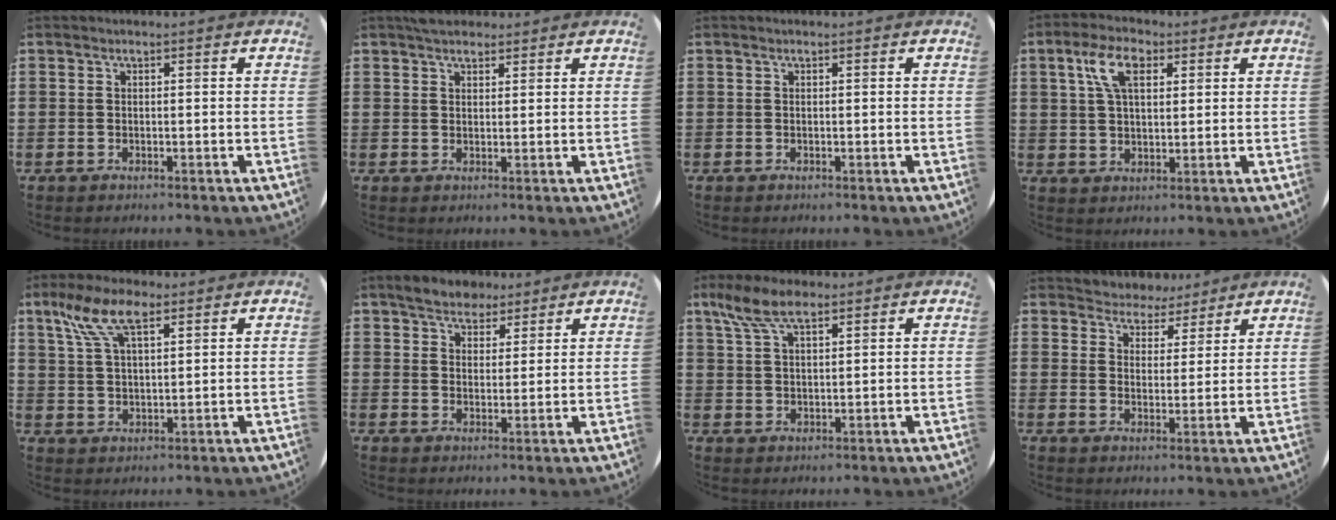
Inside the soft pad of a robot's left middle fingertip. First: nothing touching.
{"total": 2.5, "force": [2.3, 0.9, 0.4], "torque": [-0.004, 0.000, 0.043]}
{"total": 0.0}
{"total": 6.3, "force": [3.0, 3.2, 4.5], "torque": [-0.102, 0.016, 0.053]}
{"total": 7.8, "force": [4.8, 3.1, 5.4], "torque": [-0.119, 0.006, 0.086]}
{"total": 4.1, "force": [3.7, 1.8, 0.4], "torque": [-0.013, -0.003, 0.067]}
{"total": 6.3, "force": [4.2, 2.5, 3.9], "torque": [-0.087, 0.001, 0.078]}
{"total": 4.6, "force": [4.2, 1.9, -0.2], "torque": [-0.019, -0.019, 0.074]}